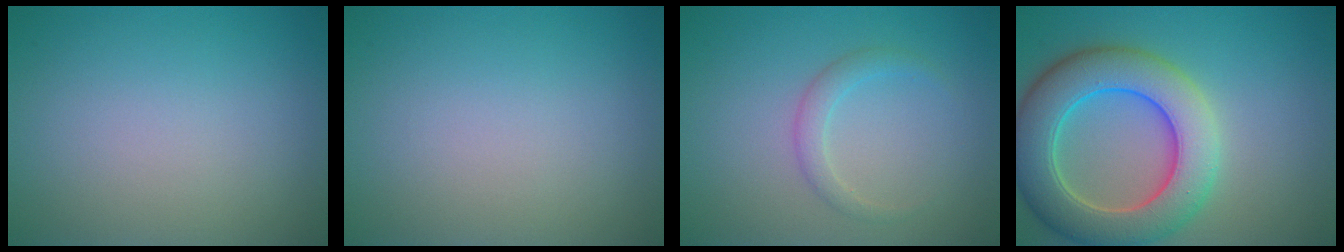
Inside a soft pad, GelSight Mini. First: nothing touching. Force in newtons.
{"total": 0.0}
{"total": 1.6, "press": 1.6, "slide": 0.1}
{"total": 8.9, "press": 8.9, "slide": 0.3}